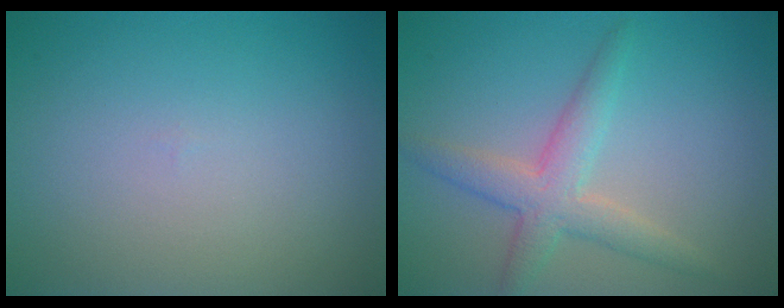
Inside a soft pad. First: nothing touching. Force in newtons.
{"total": 3.7, "press": 3.7, "slide": 0.1}